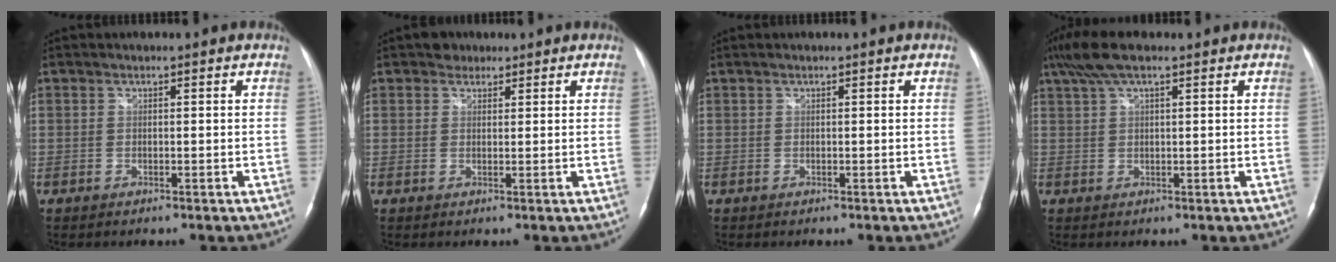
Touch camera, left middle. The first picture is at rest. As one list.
[{"total": 2.0, "force": [1.4, 1.4, 0.2], "torque": [-0.003, 0.005, 0.019]}, {"total": 0.0}, {"total": 6.3, "force": [4.3, 1.4, 4.4], "torque": [-0.100, 0.032, 0.081]}]